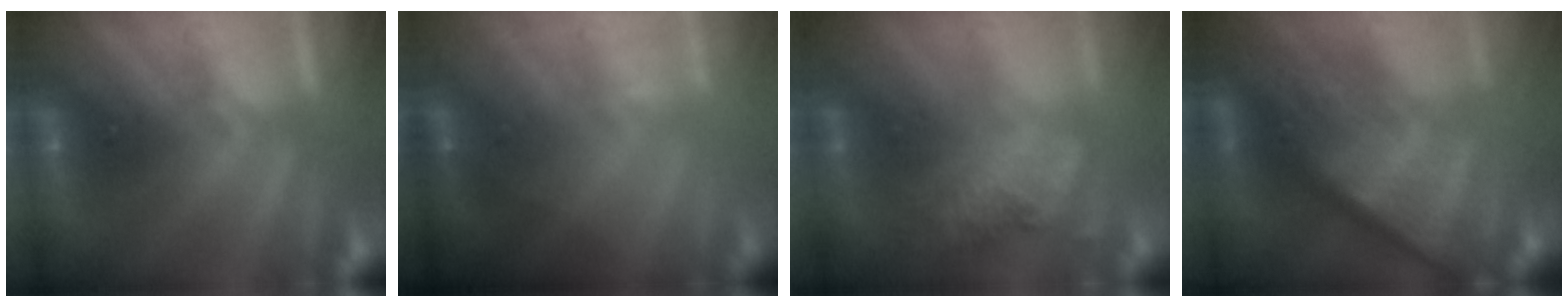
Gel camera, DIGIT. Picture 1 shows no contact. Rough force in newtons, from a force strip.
{"total": 1.2}
{"total": 2.3}
{"total": 9.4}